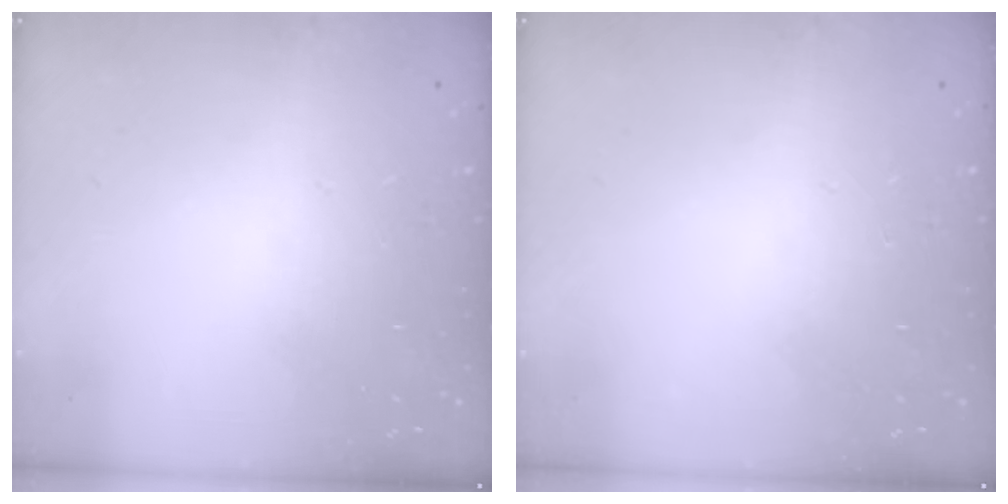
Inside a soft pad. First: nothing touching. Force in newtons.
{"total": 0.0}